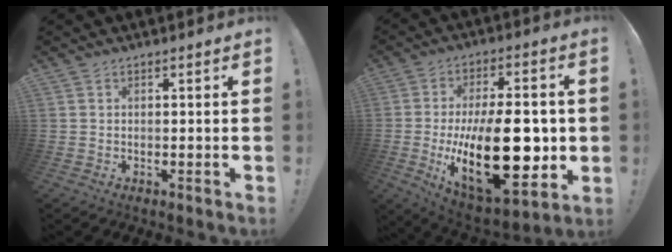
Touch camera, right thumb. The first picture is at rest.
{"total": 28.9, "force": [-2.9, 14.2, 25.0], "torque": [-0.418, -0.010, -0.033]}